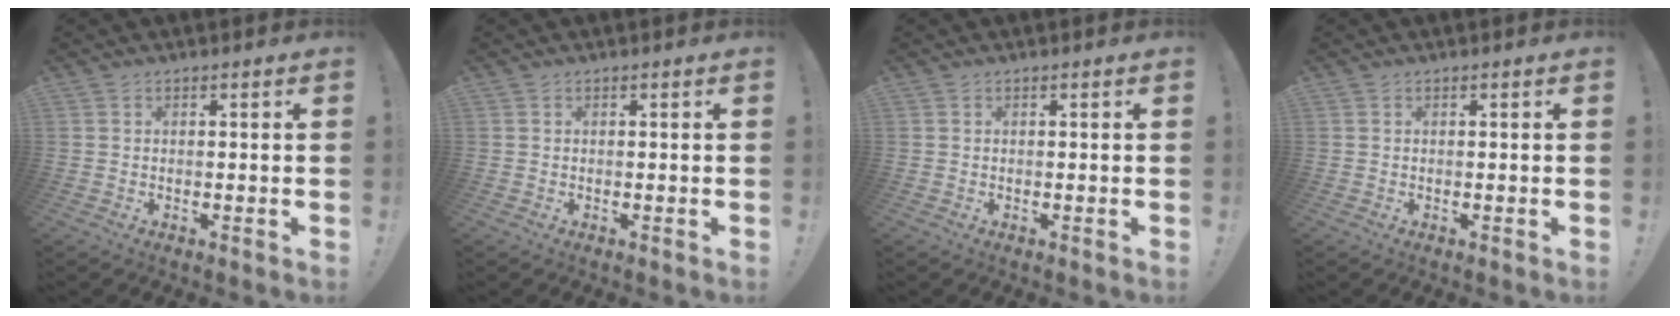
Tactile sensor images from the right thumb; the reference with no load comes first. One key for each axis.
{"total": 0.0}
{"total": 0.0}
{"total": 0.0}